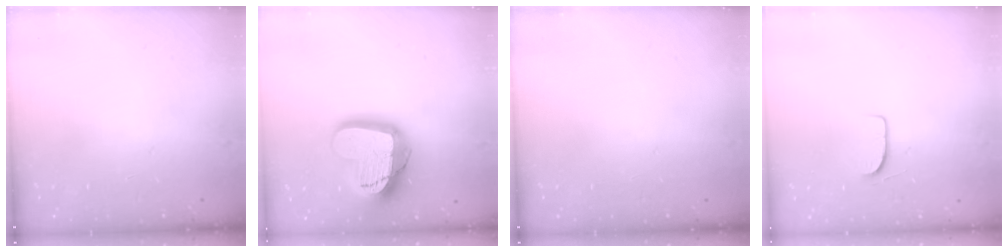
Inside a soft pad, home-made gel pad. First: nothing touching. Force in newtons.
{"total": 19.5, "press": 19.4, "slide": 1.4}
{"total": 0.0}
{"total": 6.1, "press": 6.1, "slide": 0.5}